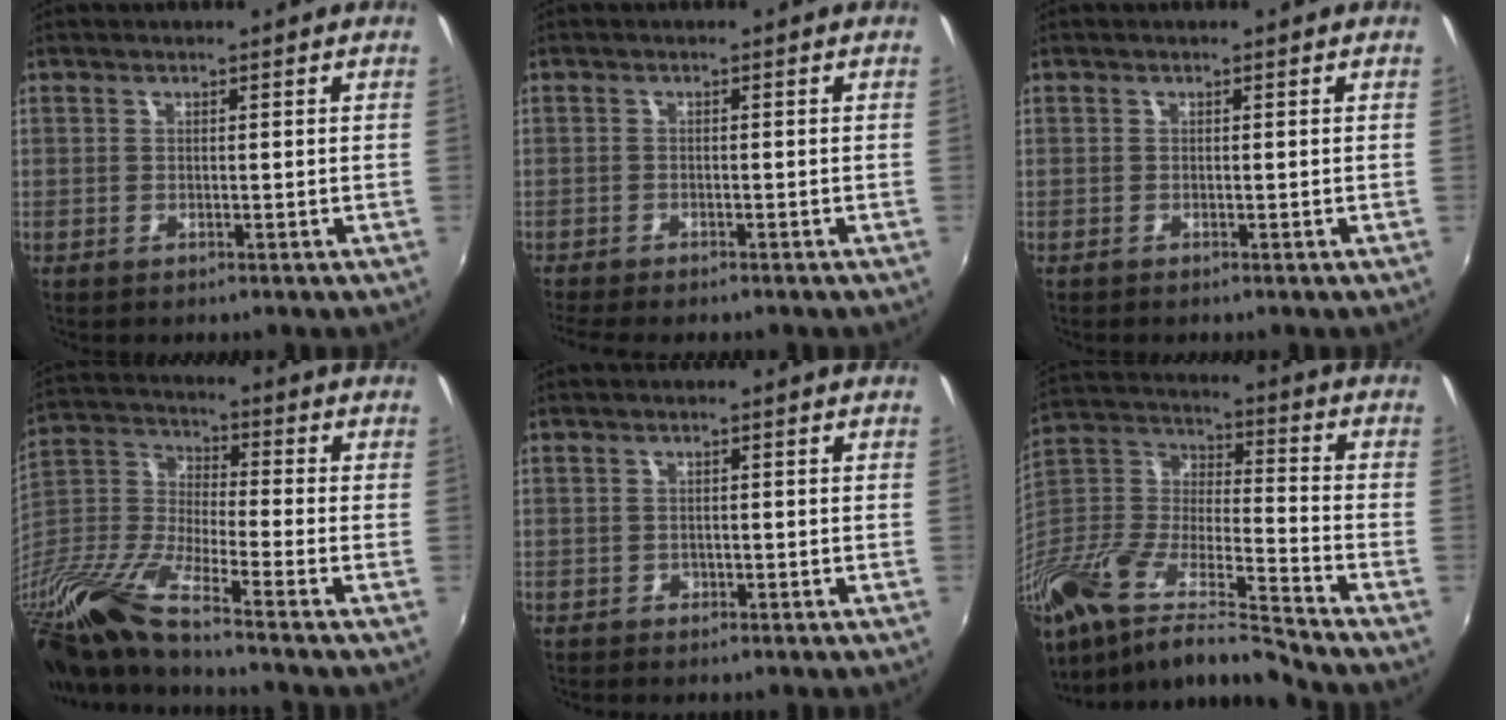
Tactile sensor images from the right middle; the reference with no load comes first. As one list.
[{"total": 4.7, "force": [-4.0, 0.9, 2.3], "torque": [-0.057, -0.026, -0.068]}, {"total": 0.0}, {"total": 18.9, "force": [-14.4, 1.6, 12.2], "torque": [-0.247, -0.035, -0.292]}, {"total": 1.1, "force": [-0.5, 0.9, 0.2], "torque": [-0.002, -0.002, -0.006]}, {"total": 19.1, "force": [-13.8, 3.0, 12.8], "torque": [-0.250, -0.022, -0.275]}]